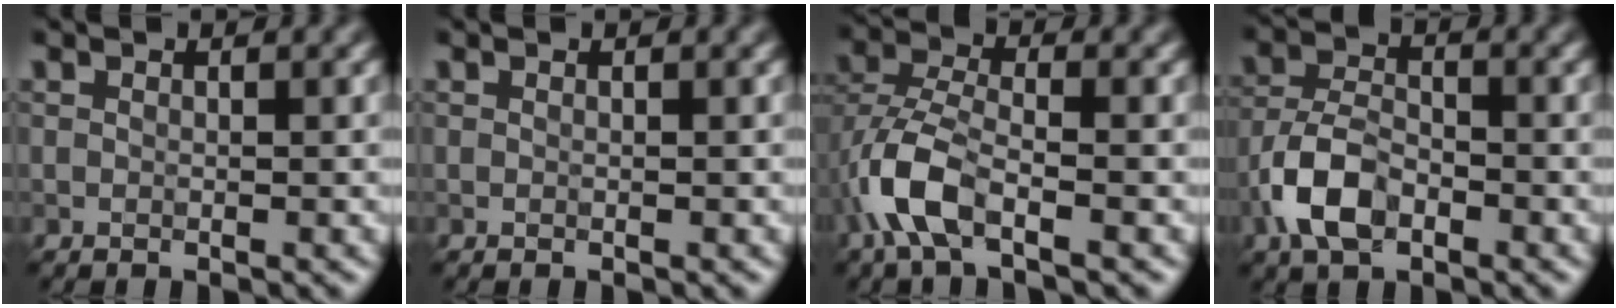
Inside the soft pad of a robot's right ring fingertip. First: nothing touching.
{"total": 0.0}
{"total": 5.4, "force": [-2.4, 2.4, 4.2], "torque": [-0.096, 0.002, -0.056]}
{"total": 5.3, "force": [-2.6, 2.9, 3.6], "torque": [-0.070, 0.003, -0.060]}